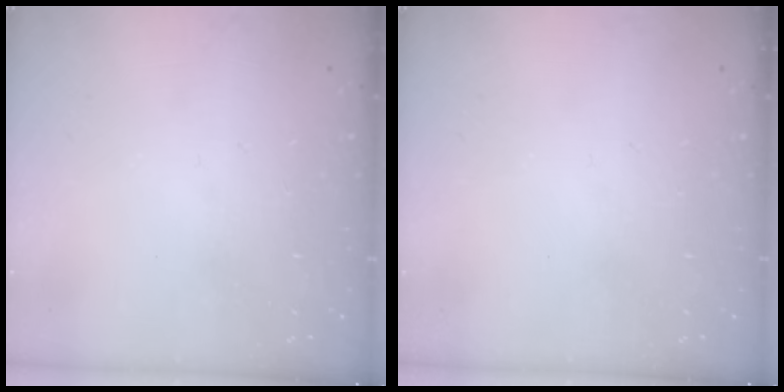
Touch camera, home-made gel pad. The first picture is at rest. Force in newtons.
{"total": 0.0}